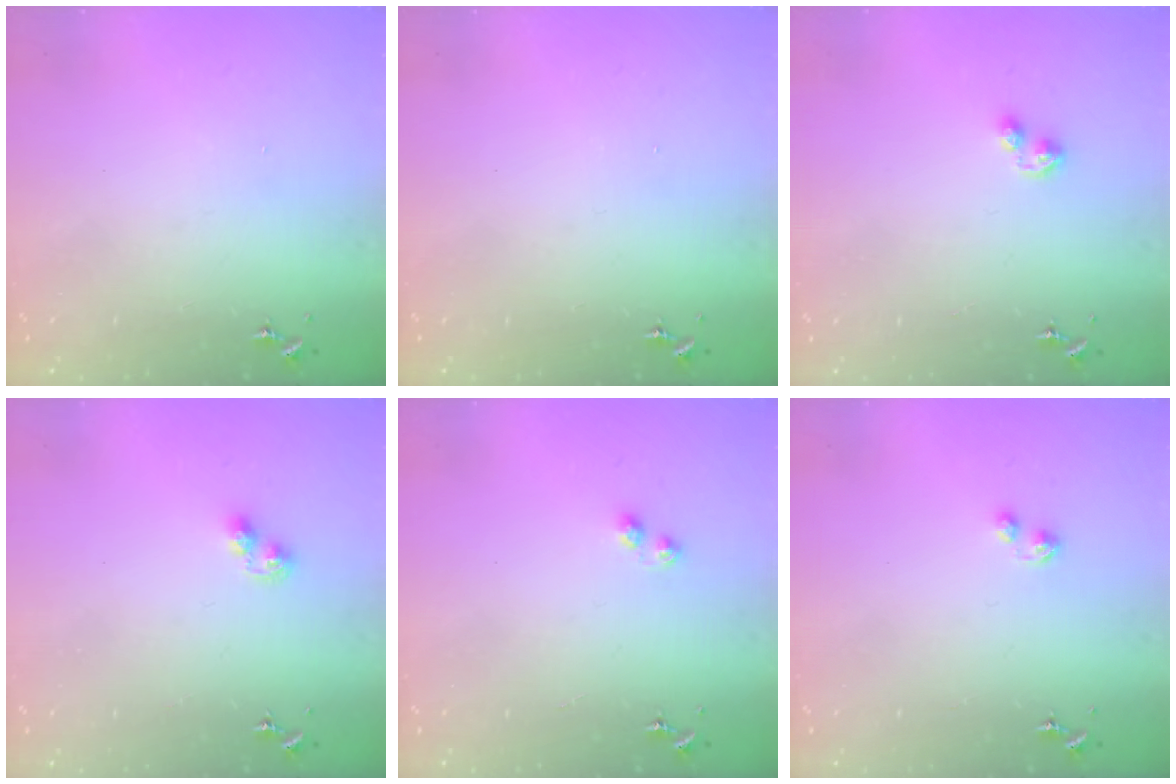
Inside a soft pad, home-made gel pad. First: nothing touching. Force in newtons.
{"total": 0.0}
{"total": 3.6, "press": 3.6, "slide": 0.6}
{"total": 5.4, "press": 5.3, "slide": 0.6}
{"total": 4.8, "press": 4.7, "slide": 0.5}
{"total": 2.9, "press": 2.9, "slide": 0.5}